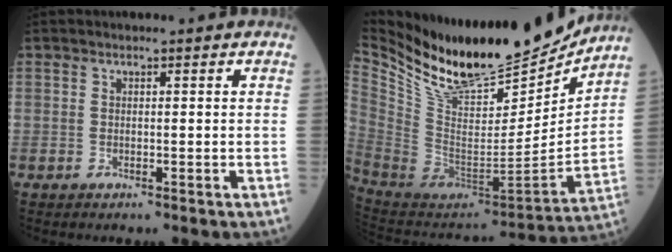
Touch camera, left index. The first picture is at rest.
{"total": 23.6, "force": [20.5, 5.4, 10.3], "torque": [-0.195, -0.042, 0.347]}